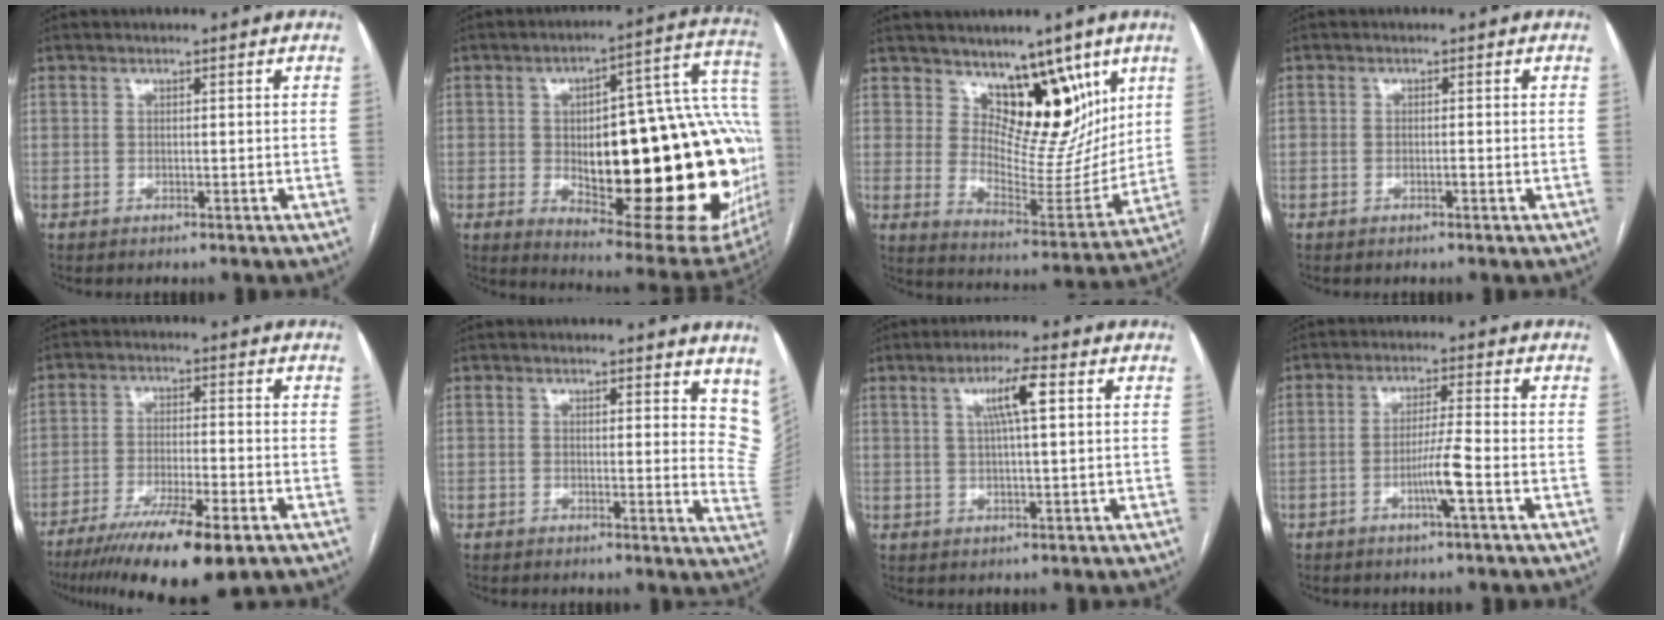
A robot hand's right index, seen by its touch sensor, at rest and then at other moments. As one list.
[{"total": 35.0, "force": [-3.6, 9.7, 33.4], "torque": [-0.364, 0.032, -0.029]}, {"total": 12.2, "force": [7.6, 6.4, 7.2], "torque": [-0.086, -0.010, 0.133]}, {"total": 0.5, "force": [-0.3, 0.2, 0.4], "torque": [-0.007, 0.003, -0.003]}, {"total": 13.3, "force": [-8.7, 1.7, 9.9], "torque": [-0.163, -0.032, -0.143]}, {"total": 9.3, "force": [7.6, 3.4, 4.2], "torque": [-0.021, -0.028, 0.060]}, {"total": 5.8, "force": [1.9, 0.2, 5.5], "torque": [-0.099, 0.008, 0.033]}, {"total": 5.1, "force": [-1.9, -0.6, 4.7], "torque": [-0.089, -0.003, -0.034]}]